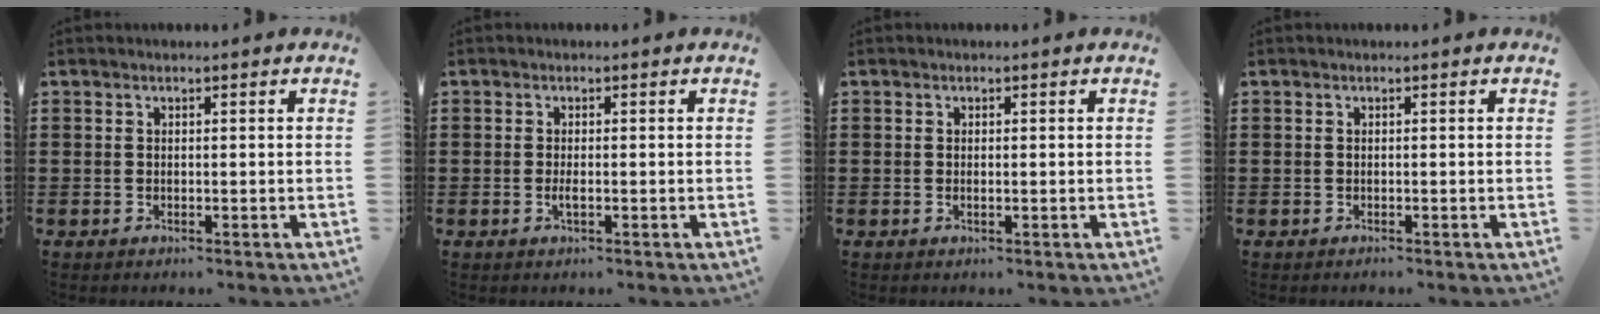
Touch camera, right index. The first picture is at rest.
{"total": 1.3, "force": [-0.4, 0.4, 1.2], "torque": [-0.031, -0.004, -0.008]}
{"total": 0.5, "force": [0.0, 0.1, 0.5], "torque": [-0.010, -0.002, 0.000]}
{"total": 0.0}